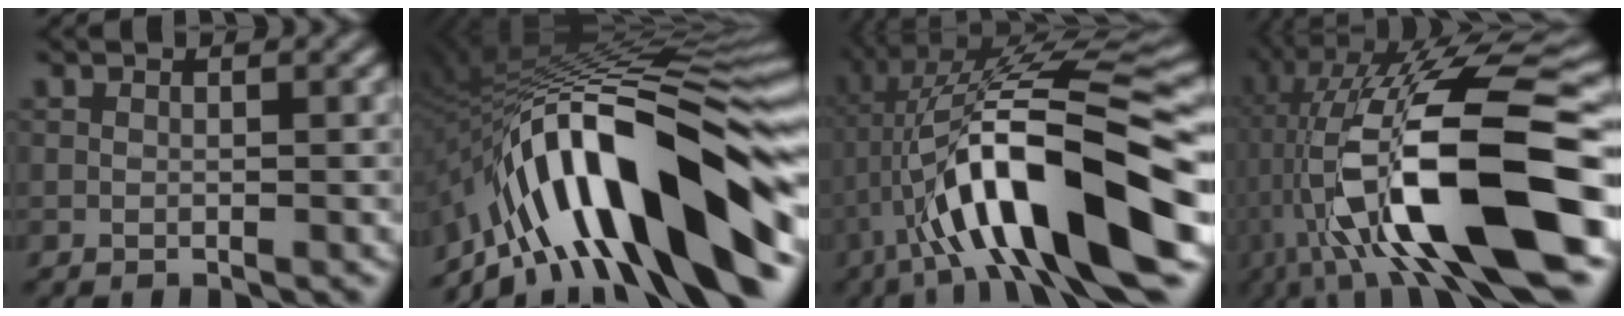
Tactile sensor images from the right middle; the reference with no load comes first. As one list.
[{"total": 15.9, "force": [-7.4, 4.6, 13.3], "torque": [-0.227, 0.042, -0.117]}, {"total": 14.1, "force": [-4.4, 2.8, 13.1], "torque": [-0.232, 0.042, -0.051]}, {"total": 14.9, "force": [-3.5, 3.6, 14.0], "torque": [-0.261, 0.036, -0.043]}]